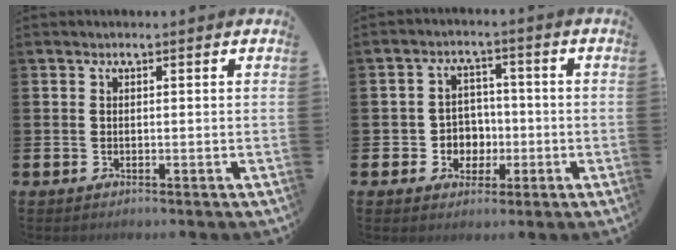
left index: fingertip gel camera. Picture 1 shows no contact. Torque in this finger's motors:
{"motor_torque": [0.52, -0.10, 0.05, 0.05]}